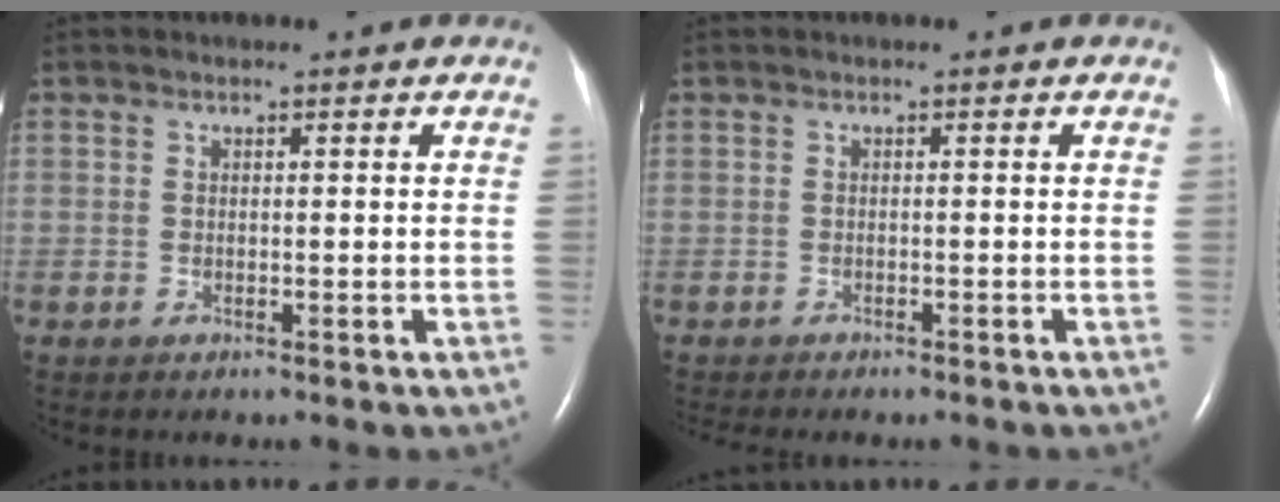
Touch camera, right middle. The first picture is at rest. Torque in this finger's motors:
{"motor_torque": [0.94, -1.20, 0.15, 0.05]}